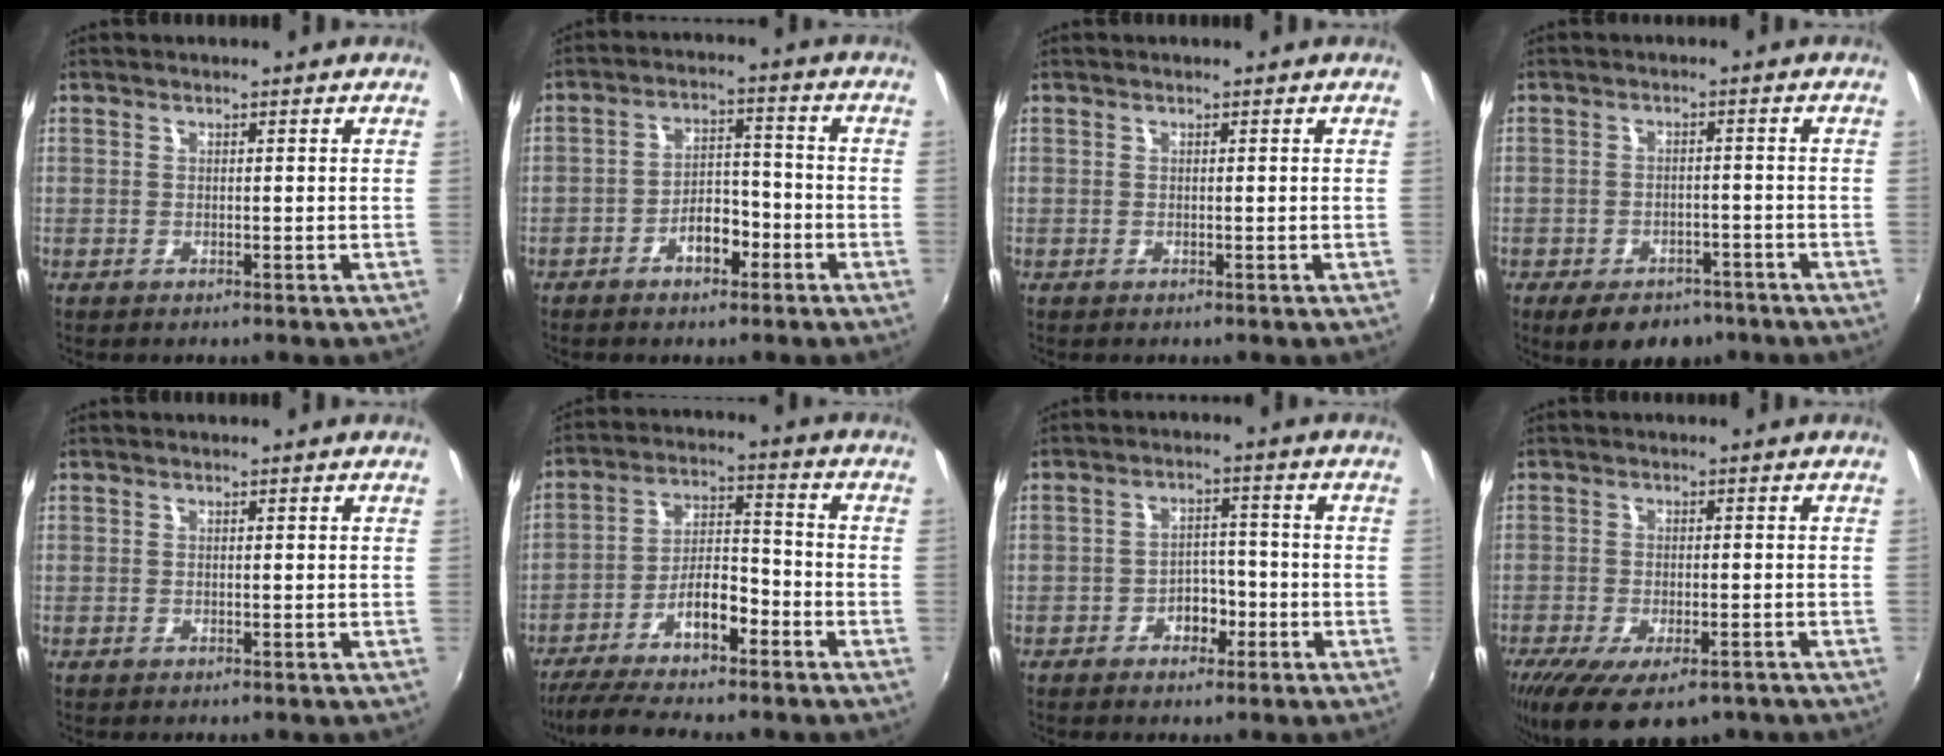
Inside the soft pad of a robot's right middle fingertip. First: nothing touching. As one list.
[{"total": 5.8, "force": [-3.4, 3.1, 3.6], "torque": [-0.065, 0.016, -0.047]}, {"total": 0.0}, {"total": 9.1, "force": [-6.2, 5.2, 4.1], "torque": [-0.087, -0.001, -0.082]}, {"total": 0.0}, {"total": 12.4, "force": [-8.8, 3.3, 8.1], "torque": [-0.165, 0.013, -0.156]}, {"total": 4.5, "force": [-2.4, 3.1, 2.1], "torque": [-0.037, 0.009, -0.033]}, {"total": 12.6, "force": [-8.2, 5.1, 8.1], "torque": [-0.169, -0.046, -0.125]}]